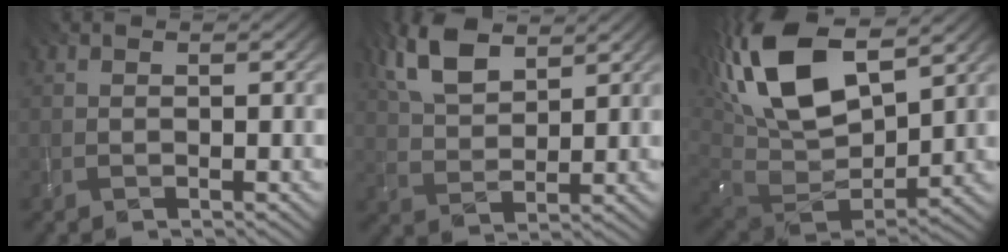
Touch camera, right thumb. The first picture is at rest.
{"total": 6.7, "force": [3.8, 2.8, 4.7], "torque": [-0.116, 0.010, 0.084]}
{"total": 18.0, "force": [6.7, 9.5, 13.7], "torque": [-0.304, 0.031, 0.124]}